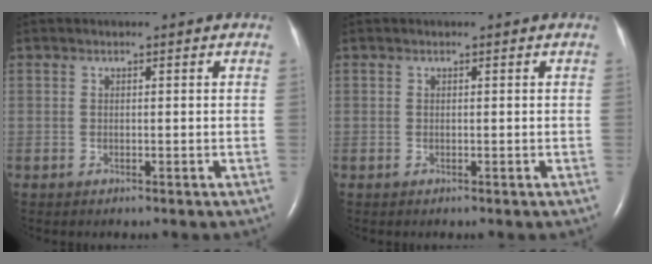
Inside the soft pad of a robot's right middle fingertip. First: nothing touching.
{"total": 0.0}